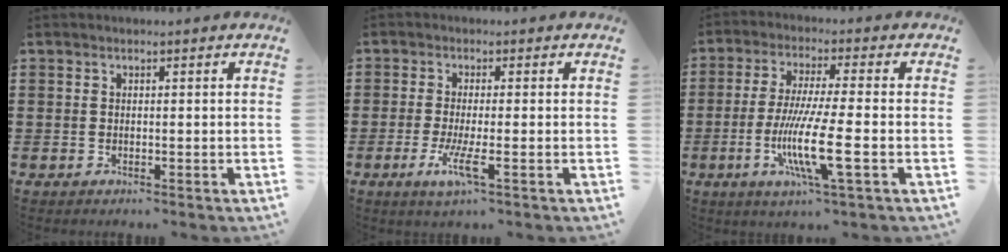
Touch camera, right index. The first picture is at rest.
{"total": 4.7, "force": [-1.8, 0.4, 4.4], "torque": [-0.093, -0.017, -0.036]}
{"total": 10.9, "force": [-3.1, 0.9, 10.4], "torque": [-0.216, -0.019, -0.064]}